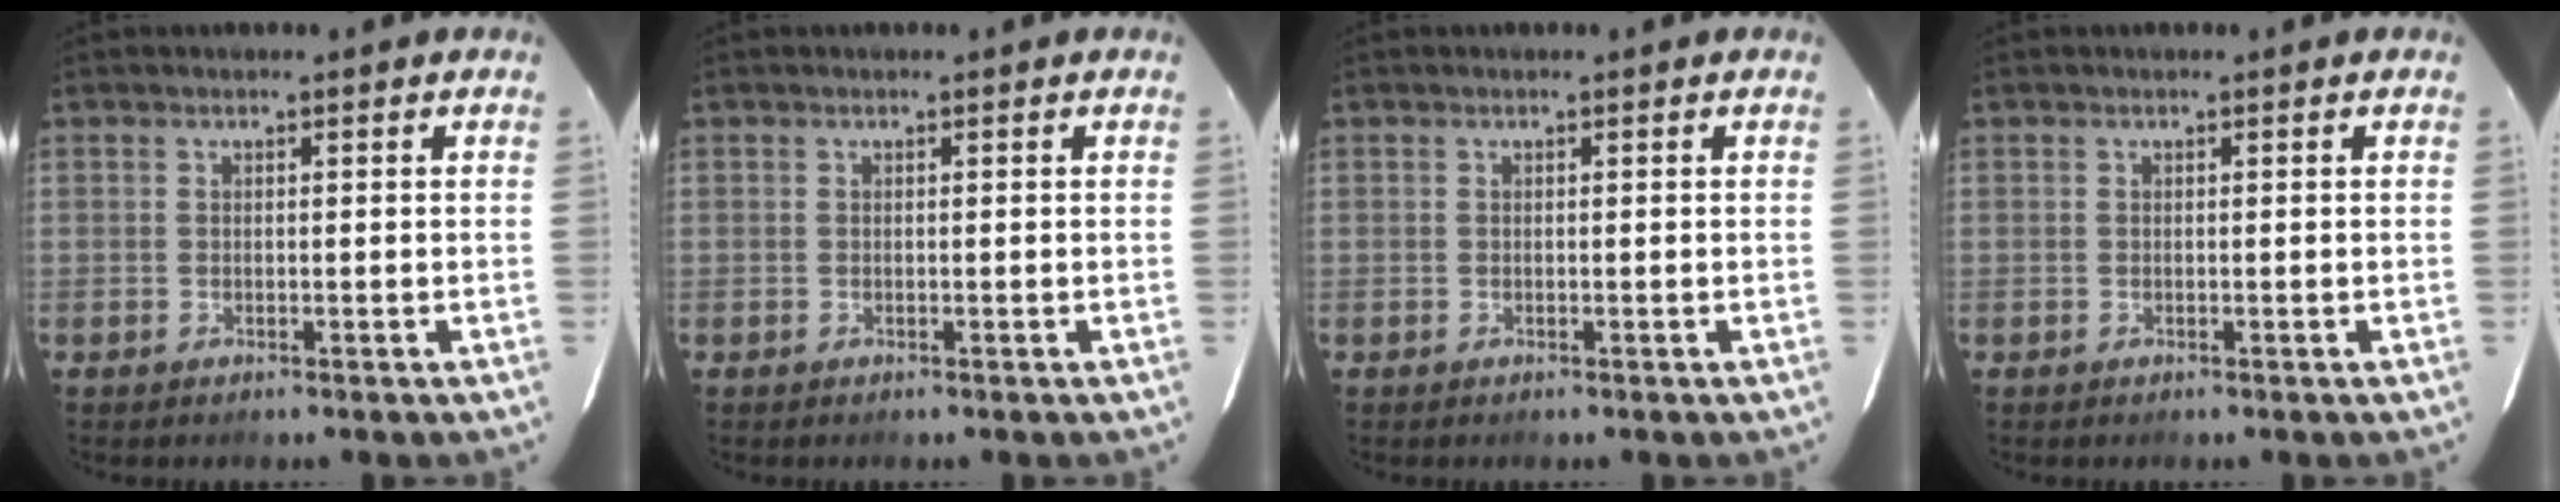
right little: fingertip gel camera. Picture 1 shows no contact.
{"total": 0.0}
{"total": 0.0}
{"total": 0.0}